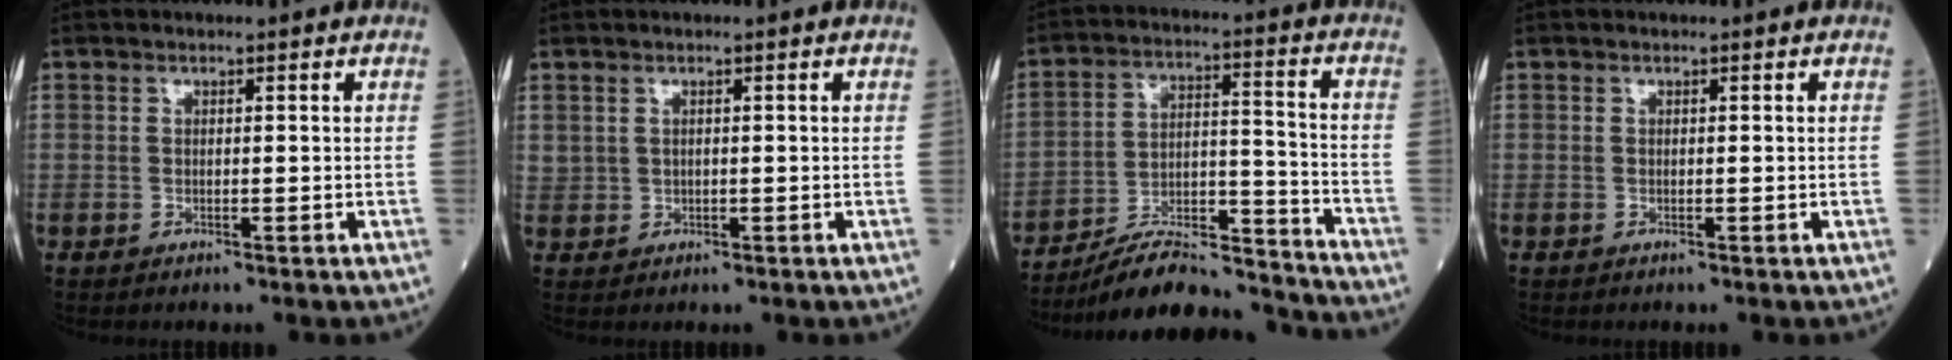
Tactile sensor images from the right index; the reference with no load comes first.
{"total": 1.2, "force": [0.6, 0.9, 0.3], "torque": [-0.004, 0.004, 0.013]}
{"total": 15.3, "force": [-14.6, 1.8, 4.4], "torque": [-0.068, 0.032, -0.239]}
{"total": 0.0}